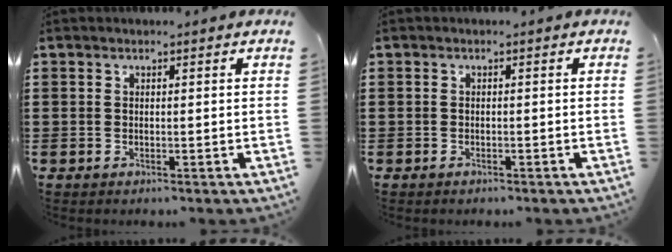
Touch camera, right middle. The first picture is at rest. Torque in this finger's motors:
{"motor_torque": [-0.73, 0.66, -0.27, -0.06]}